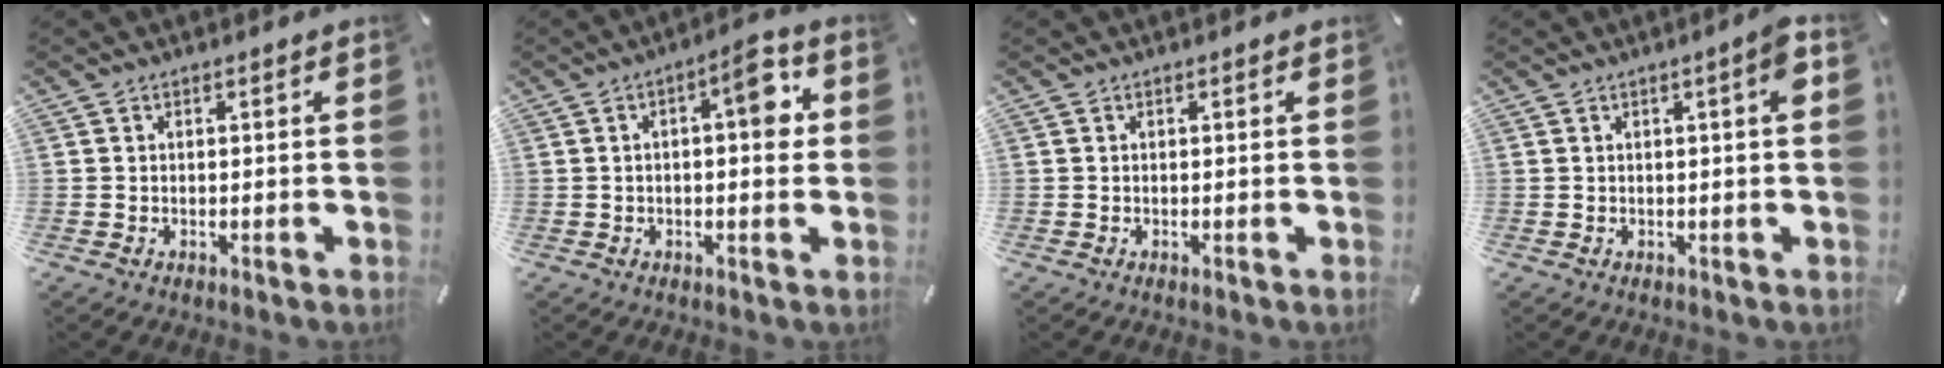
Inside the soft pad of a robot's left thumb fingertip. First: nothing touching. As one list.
[{"total": 8.4, "force": [1.5, 3.0, 7.7], "torque": [-0.097, -0.003, 0.014]}, {"total": 0.0}, {"total": 4.6, "force": [1.1, 0.7, 4.4], "torque": [-0.059, -0.007, 0.011]}]